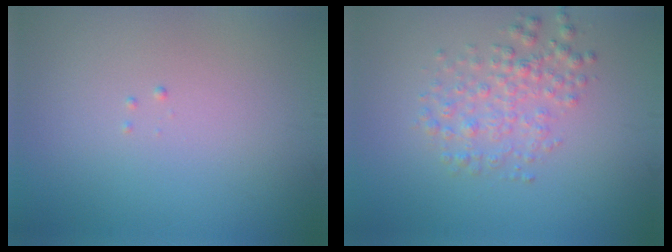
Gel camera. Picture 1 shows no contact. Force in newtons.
{"total": 2.9, "press": 2.9, "slide": 0.1}